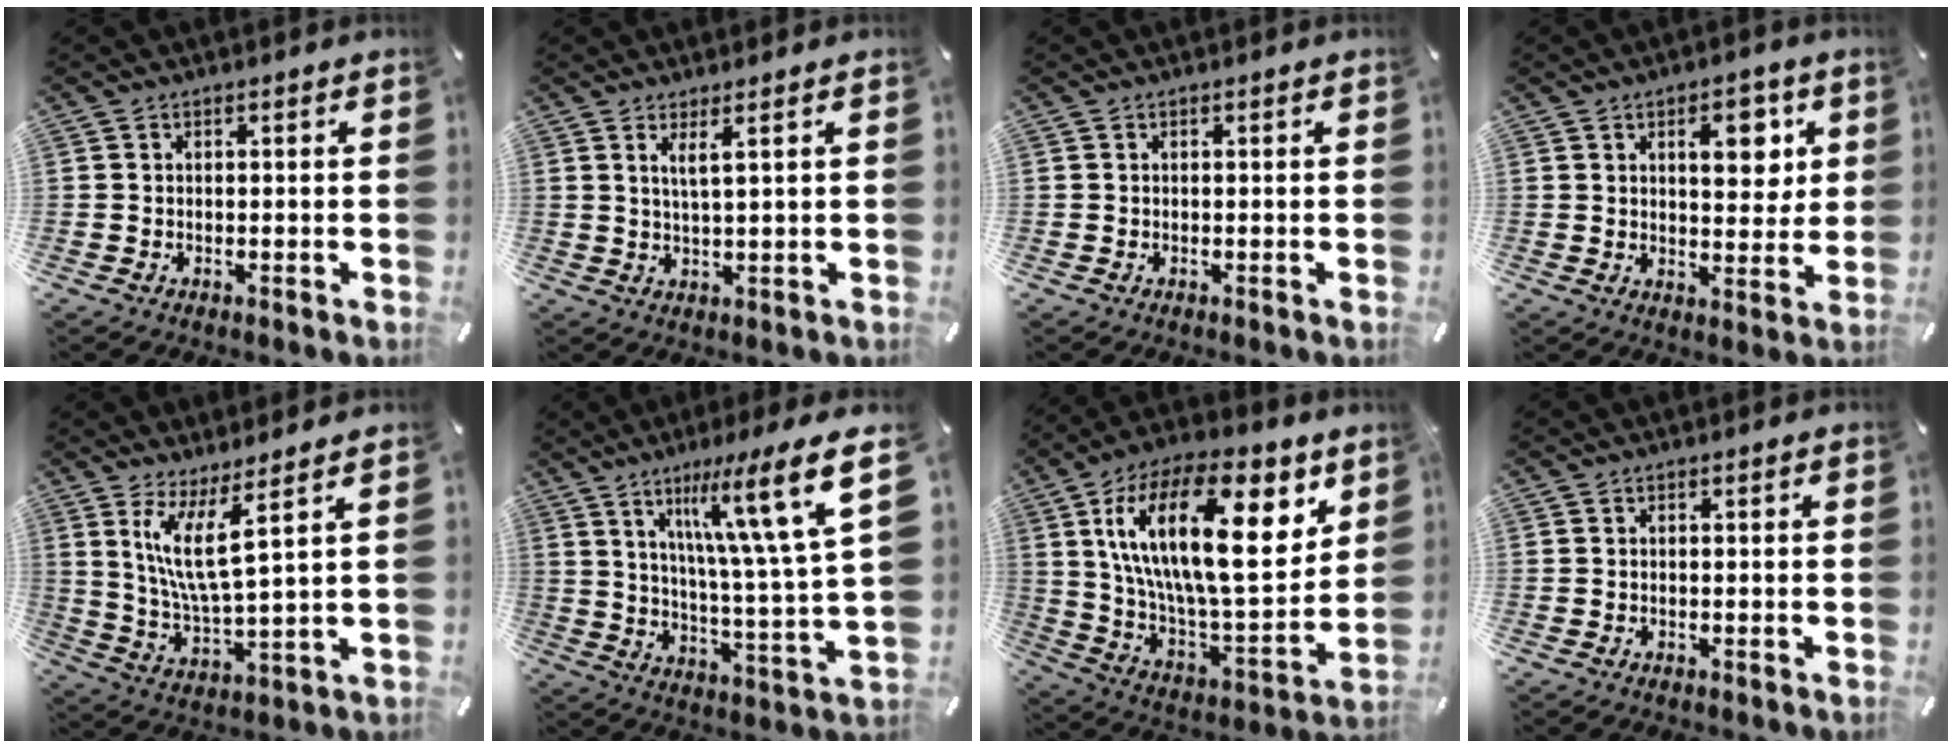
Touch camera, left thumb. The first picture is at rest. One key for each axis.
{"total": 3.4, "fx": 1.8, "fy": -0.1, "fz": 2.8, "tx": -0.060, "ty": -0.003, "tz": 0.030}
{"total": 0.0}
{"total": 9.7, "fx": 3.8, "fy": 5.3, "fz": 7.2, "tx": -0.081, "ty": -0.014, "tz": 0.054}
{"total": 10.2, "fx": 5.7, "fy": 1.6, "fz": 8.3, "tx": -0.182, "ty": -0.019, "tz": 0.104}
{"total": 21.3, "fx": 10.9, "fy": 3.2, "fz": 18.1, "tx": -0.272, "ty": -0.059, "tz": 0.151}
{"total": 28.8, "fx": 11.1, "fy": 11.9, "fz": 23.7, "tx": -0.423, "ty": -0.056, "tz": 0.182}
{"total": 0.0}